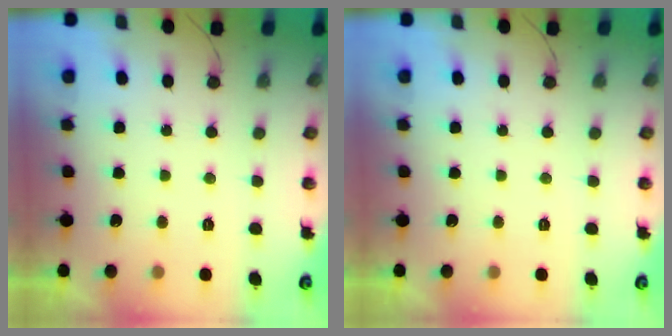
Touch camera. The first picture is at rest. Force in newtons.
{"total": 0.0}